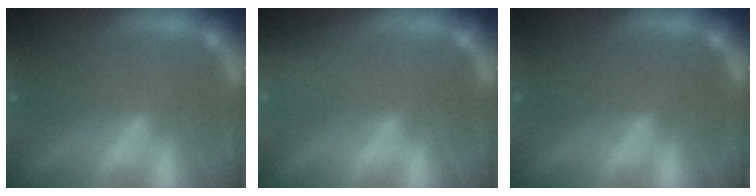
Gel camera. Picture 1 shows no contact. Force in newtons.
{"total": 2.9}
{"total": 0.0}